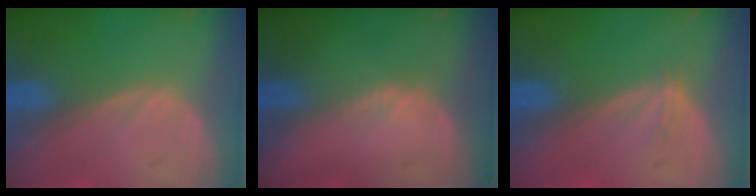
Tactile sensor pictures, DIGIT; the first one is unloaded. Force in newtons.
{"total": 0.7, "press": 0.4, "slide": 0.5}
{"total": 1.2, "press": 0.8, "slide": 0.8}